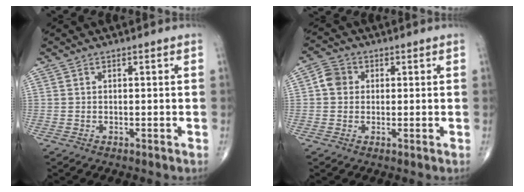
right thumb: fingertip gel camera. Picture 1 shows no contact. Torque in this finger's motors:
{"motor_torque": [0.18, 1.08, 0.37, 0.05, -0.01]}